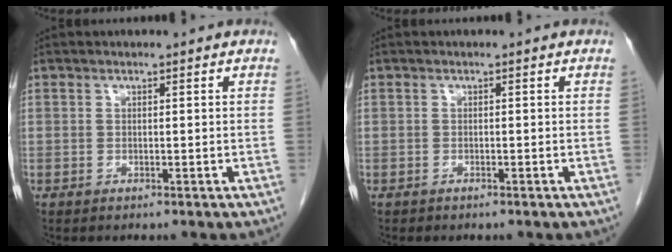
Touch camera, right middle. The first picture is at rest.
{"total": 0.0}